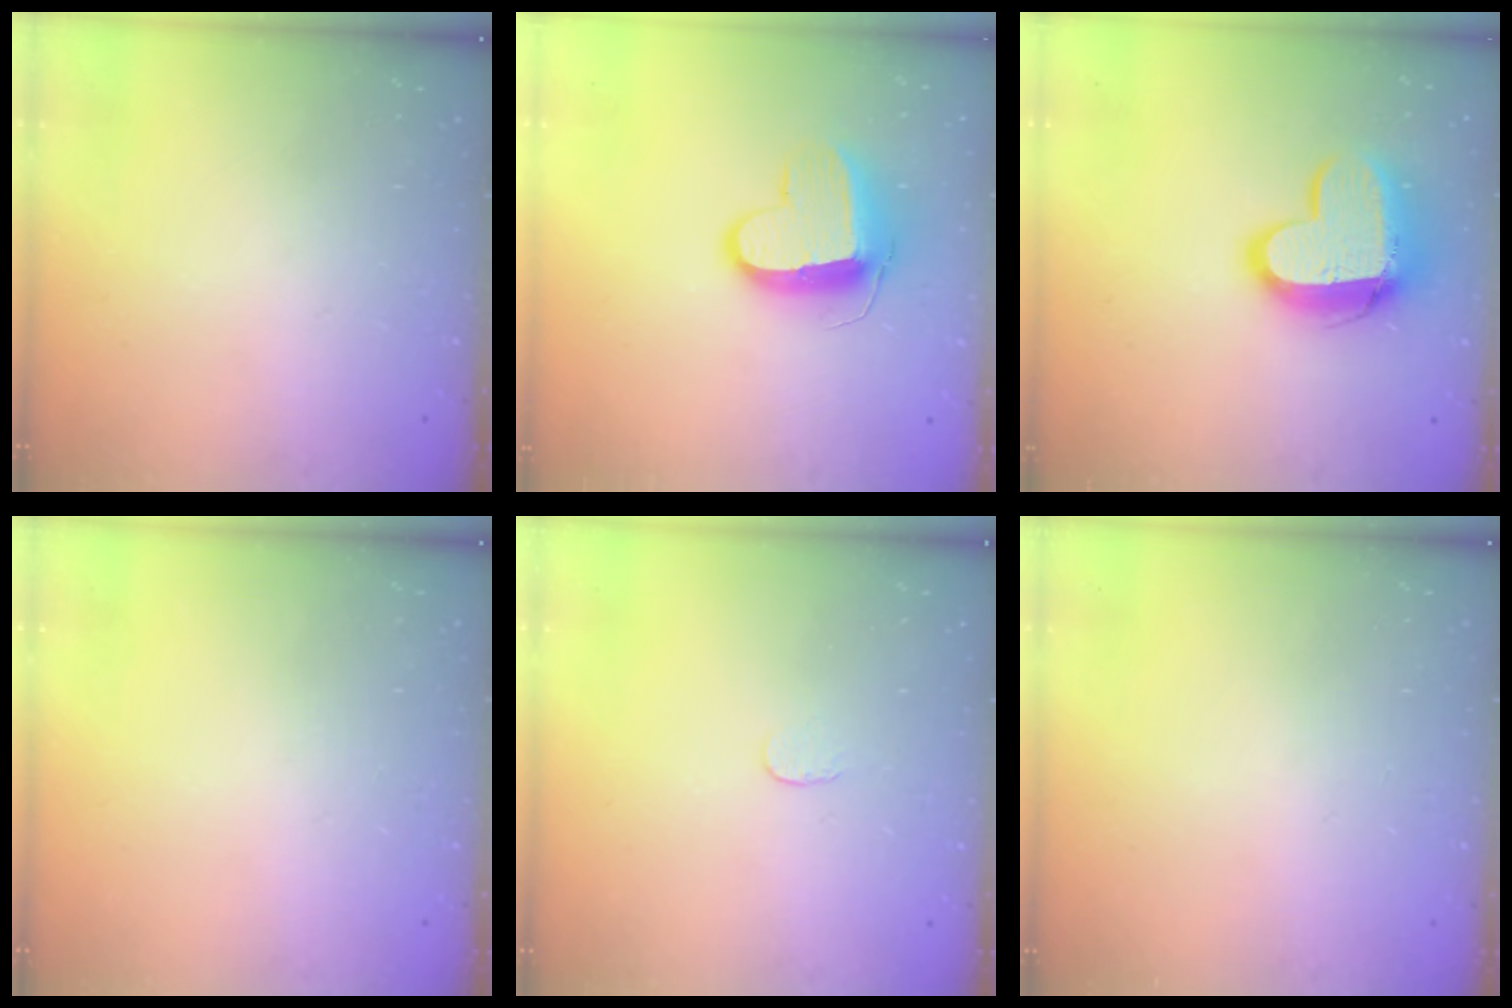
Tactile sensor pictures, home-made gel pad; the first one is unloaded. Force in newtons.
{"total": 11.3, "press": 11.3, "slide": 1.1}
{"total": 14.4, "press": 14.3, "slide": 1.4}
{"total": 0.0}
{"total": 2.6, "press": 2.6, "slide": 0.2}
{"total": 0.6, "press": 0.6, "slide": 0.2}